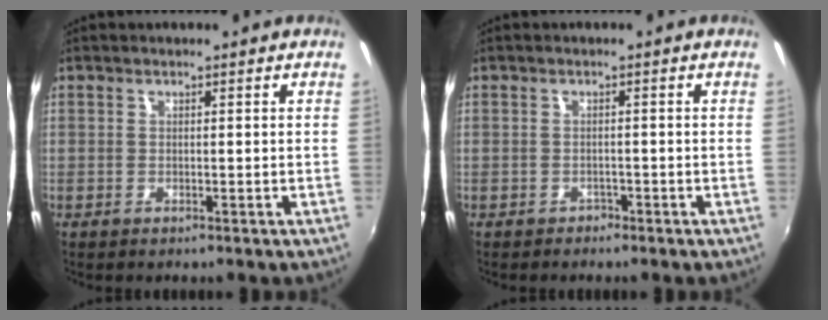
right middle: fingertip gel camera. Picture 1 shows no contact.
{"total": 1.6, "force": [-1.3, 0.9, 0.2], "torque": [-0.007, 0.000, -0.019]}